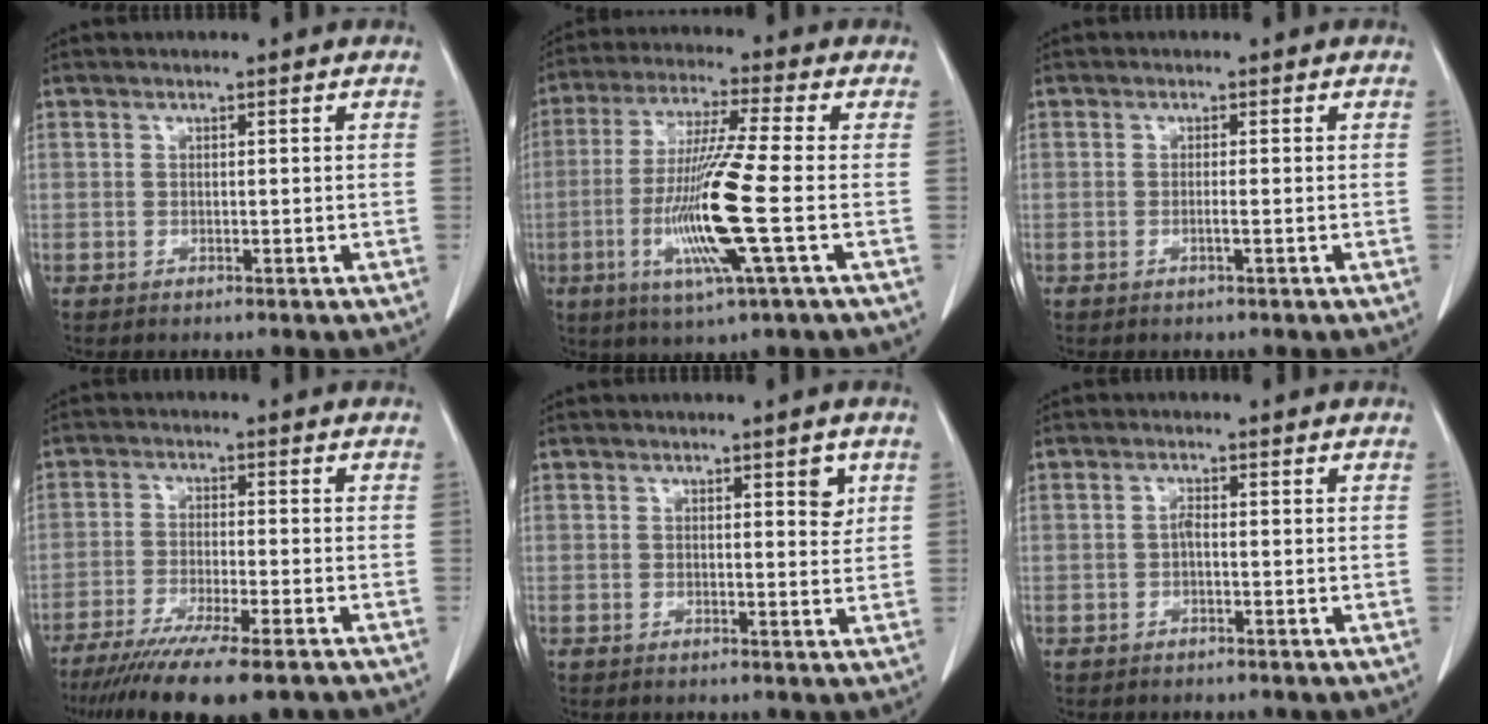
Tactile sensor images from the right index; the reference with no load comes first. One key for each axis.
{"total": 13.7, "fx": -3.2, "fy": -0.8, "fz": 13.3, "tx": -0.270, "ty": -0.020, "tz": -0.067}
{"total": 0.8, "fx": -0.4, "fy": -0.2, "fz": 0.7, "tx": -0.012, "ty": 0.001, "tz": -0.007}
{"total": 14.3, "fx": -11.1, "fy": 1.2, "fz": 9.0, "tx": -0.141, "ty": -0.038, "tz": -0.175}
{"total": 2.6, "fx": 1.2, "fy": 0.8, "fz": 2.1, "tx": -0.024, "ty": -0.006, "tz": 0.016}
{"total": 1.0, "fx": -0.3, "fy": 0.3, "fz": 0.9, "tx": -0.019, "ty": 0.003, "tz": -0.007}